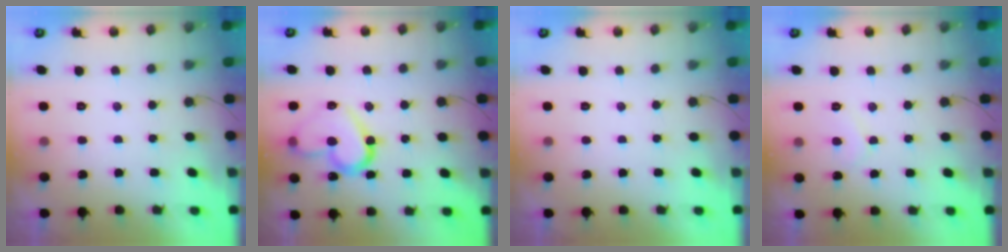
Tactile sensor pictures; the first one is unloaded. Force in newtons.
{"total": 15.6, "press": 15.5, "slide": 1.4}
{"total": 0.0}
{"total": 5.7, "press": 5.7, "slide": 0.4}